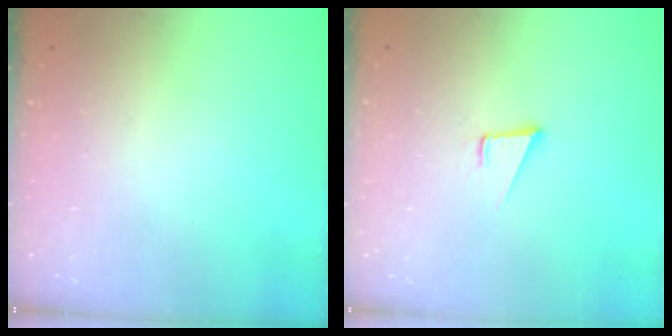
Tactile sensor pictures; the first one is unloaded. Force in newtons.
{"total": 3.4, "press": 2.6, "slide": 2.2}